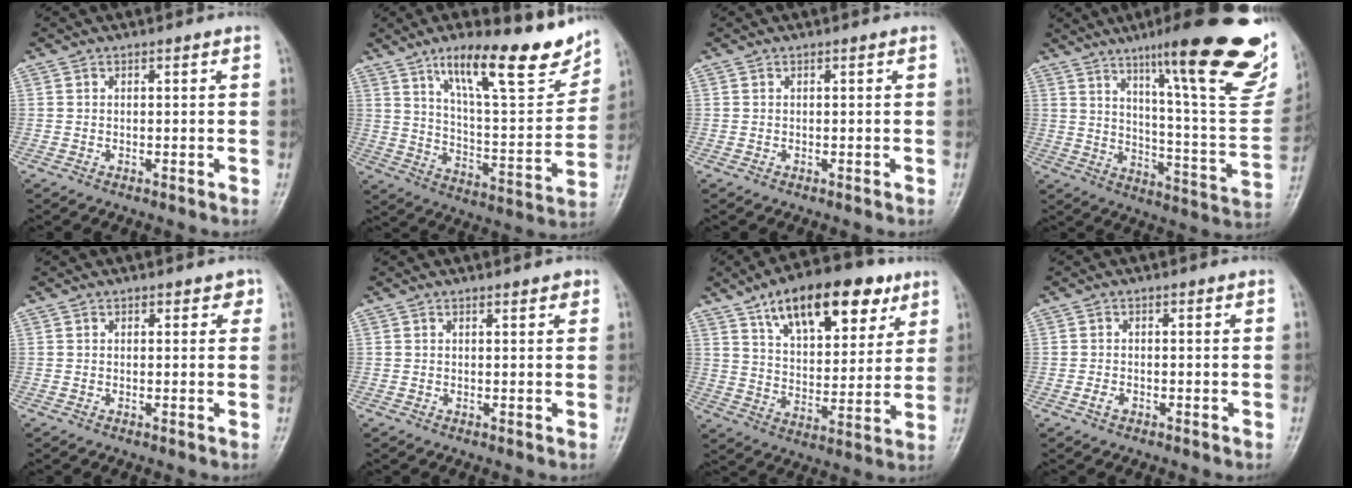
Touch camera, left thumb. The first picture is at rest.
{"total": 20.9, "force": [13.7, 5.8, 14.7], "torque": [-0.184, -0.067, 0.221]}
{"total": 0.0}
{"total": 29.7, "force": [17.0, 5.6, 23.6], "torque": [-0.277, -0.059, 0.247]}
{"total": 1.8, "force": [1.0, 1.2, 0.8], "torque": [0.013, -0.001, 0.007]}
{"total": 1.6, "force": [1.1, 0.6, 1.0], "torque": [-0.007, -0.004, 0.012]}
{"total": 19.8, "force": [11.2, 9.4, 13.3], "torque": [-0.162, -0.032, 0.182]}
{"total": 1.3, "force": [-0.7, 0.8, 0.8], "torque": [-0.015, 0.003, -0.014]}